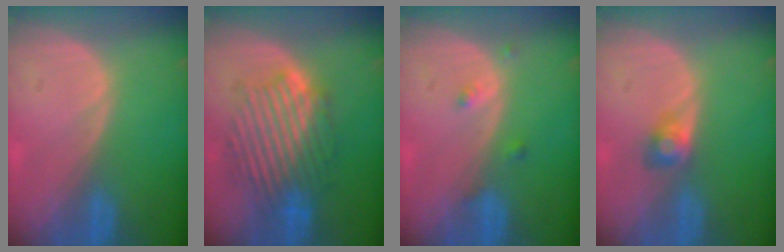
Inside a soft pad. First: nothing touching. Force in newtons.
{"total": 9.0, "press": 9.0, "slide": 1.2}
{"total": 1.6, "press": 1.5, "slide": 0.1}
{"total": 2.4, "press": 2.4, "slide": 0.4}